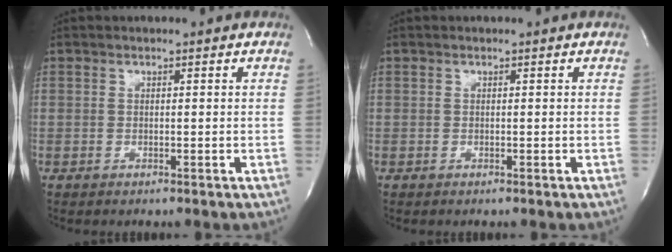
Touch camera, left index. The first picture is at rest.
{"total": 0.0}